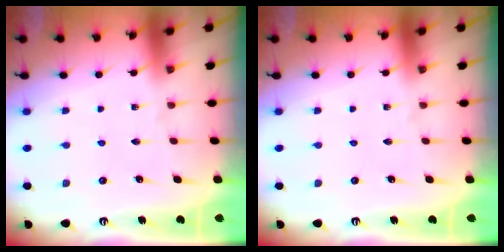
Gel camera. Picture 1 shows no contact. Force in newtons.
{"total": 0.0}